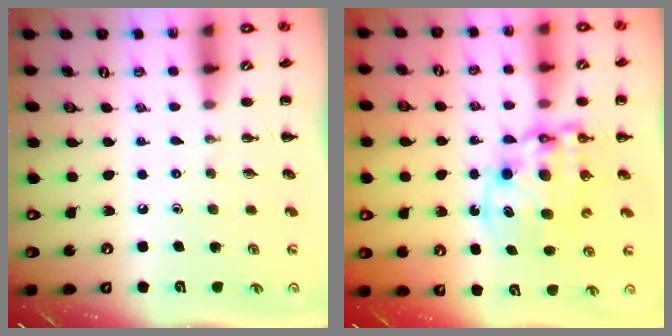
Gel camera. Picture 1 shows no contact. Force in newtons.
{"total": 11.7, "press": 11.3, "slide": 2.8}